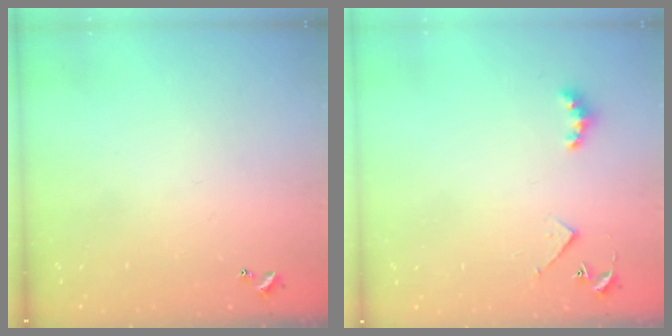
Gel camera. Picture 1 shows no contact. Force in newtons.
{"total": 4.5, "press": 4.4, "slide": 0.7}